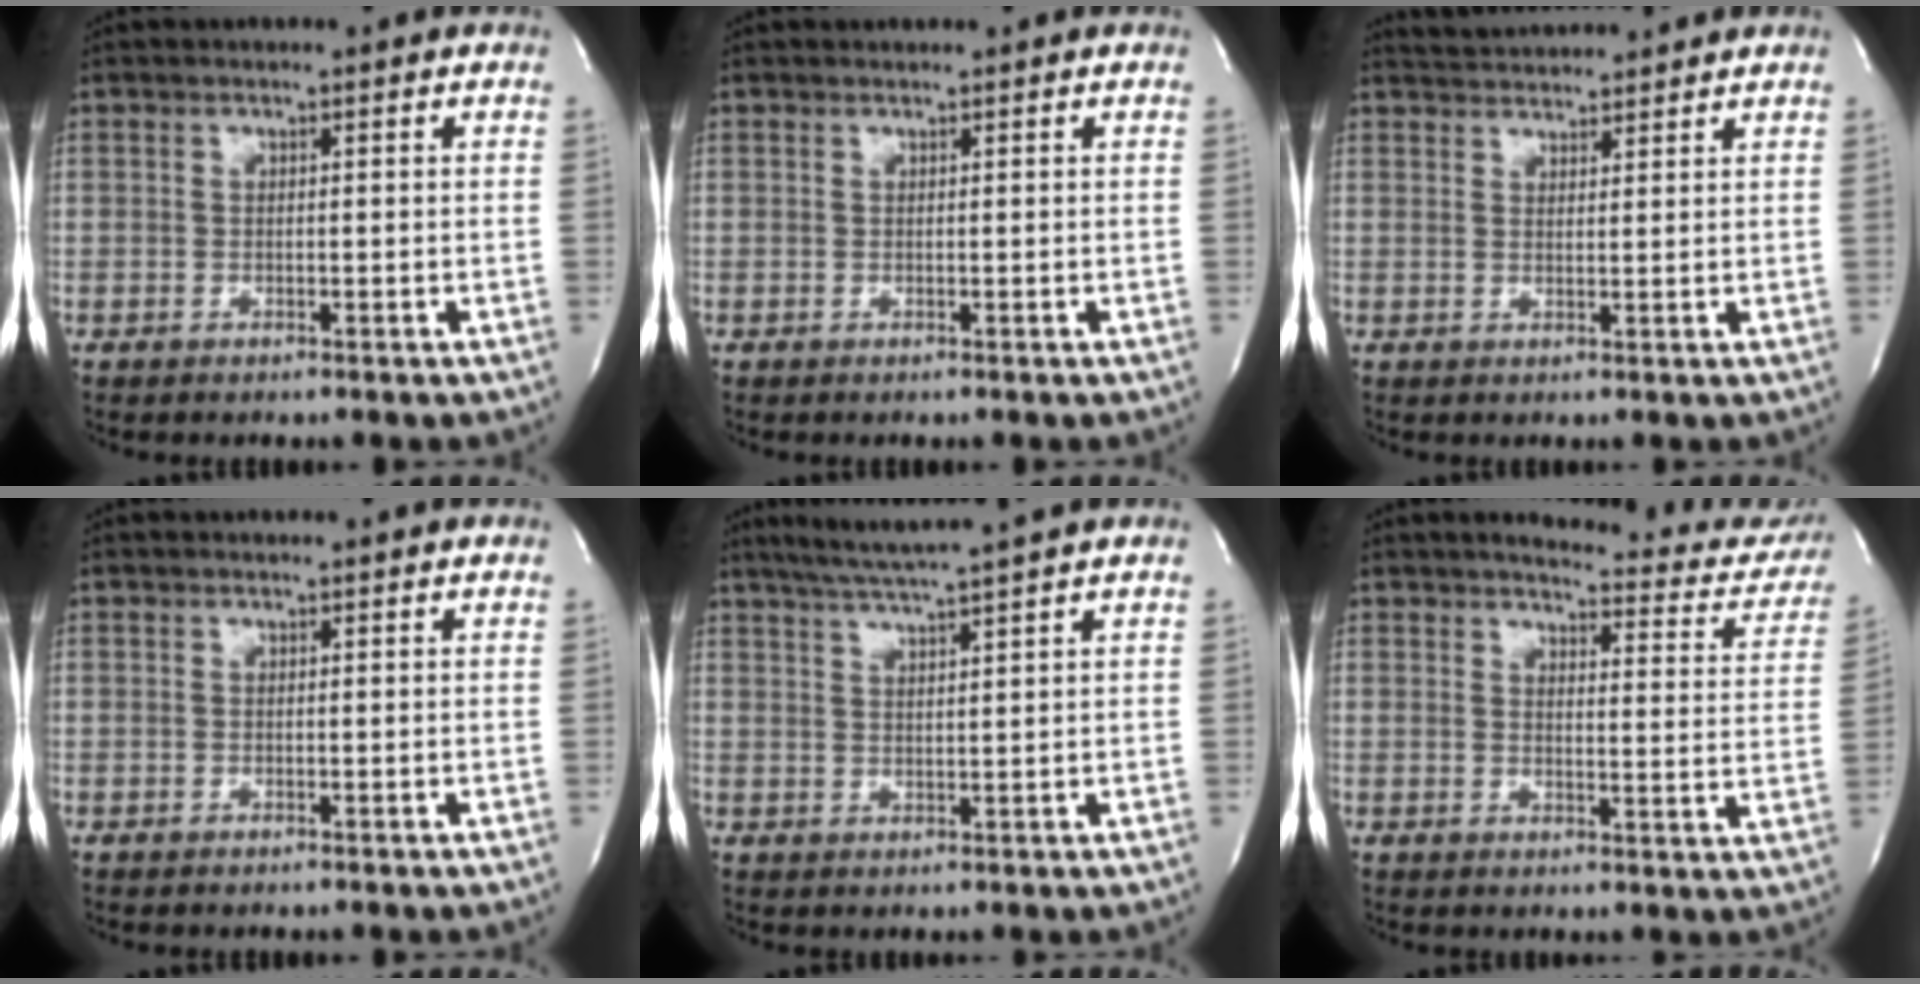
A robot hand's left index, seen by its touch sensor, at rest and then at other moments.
{"total": 0.0}
{"total": 5.0, "force": [5.0, 0.2, 0.5], "torque": [-0.021, 0.022, 0.079]}
{"total": 0.0}
{"total": 6.5, "force": [5.3, -1.6, 3.4], "torque": [-0.062, -0.002, 0.093]}
{"total": 15.7, "force": [14.8, 3.2, 4.2], "torque": [-0.026, -0.069, 0.145]}